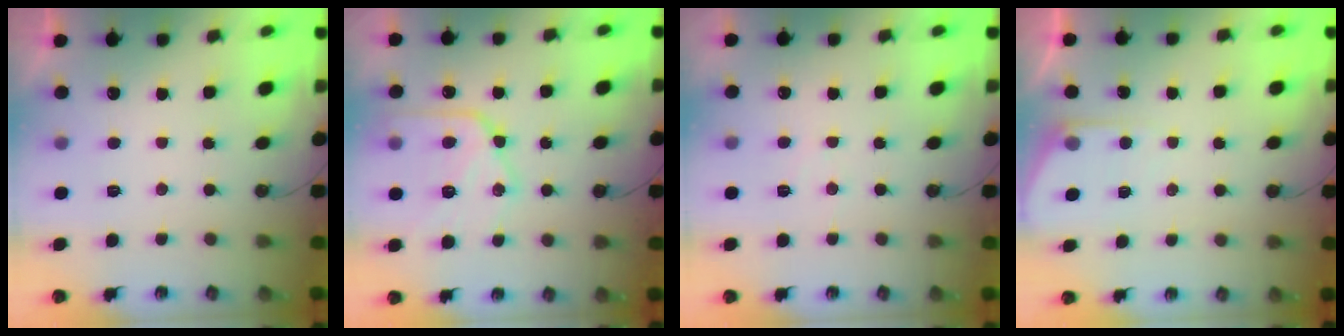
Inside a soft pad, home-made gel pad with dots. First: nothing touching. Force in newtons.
{"total": 16.4, "press": 16.3, "slide": 1.6}
{"total": 3.4, "press": 3.3, "slide": 0.5}
{"total": 4.6, "press": 4.6, "slide": 0.5}